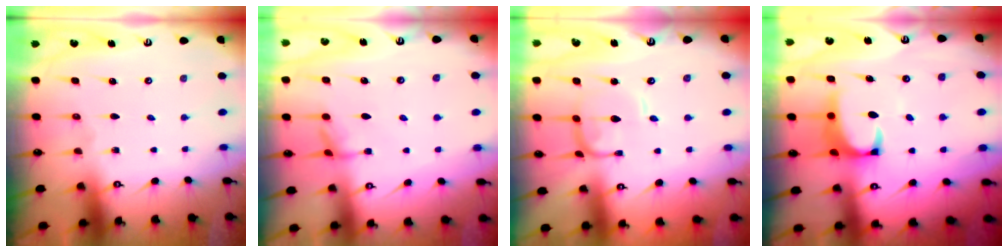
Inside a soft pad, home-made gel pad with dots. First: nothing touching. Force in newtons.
{"total": 1.9, "press": 1.9, "slide": 0.5}
{"total": 1.2, "press": 1.2, "slide": 0.4}
{"total": 2.4, "press": 2.2, "slide": 0.9}